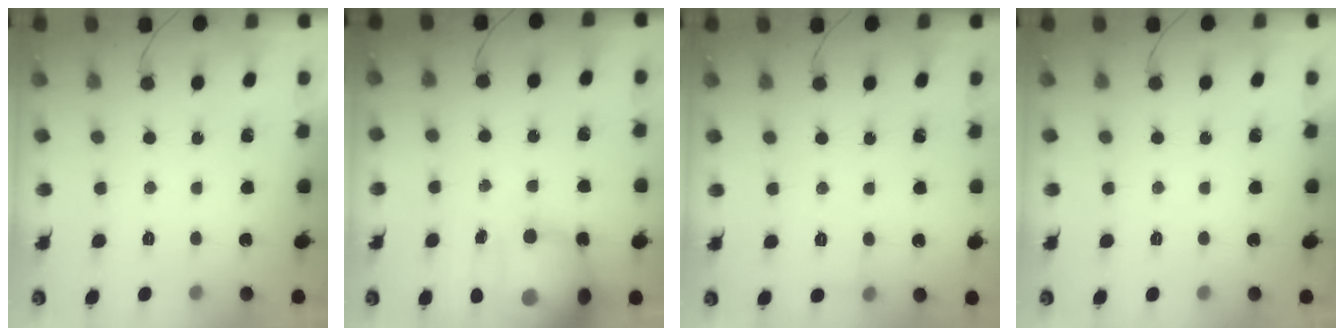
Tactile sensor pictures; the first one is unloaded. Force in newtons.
{"total": 16.8, "press": 16.6, "slide": 2.3}
{"total": 5.0, "press": 4.8, "slide": 1.5}
{"total": 0.0}